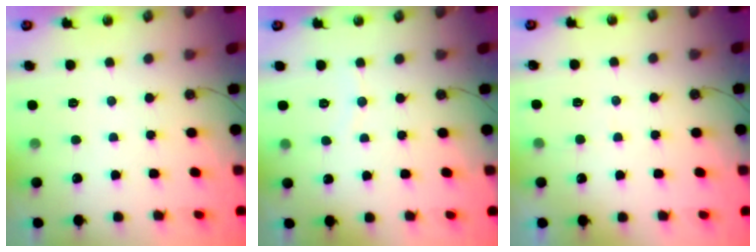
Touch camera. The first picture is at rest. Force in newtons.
{"total": 2.6, "press": 2.6, "slide": 0.3}
{"total": 2.3, "press": 2.3, "slide": 0.3}